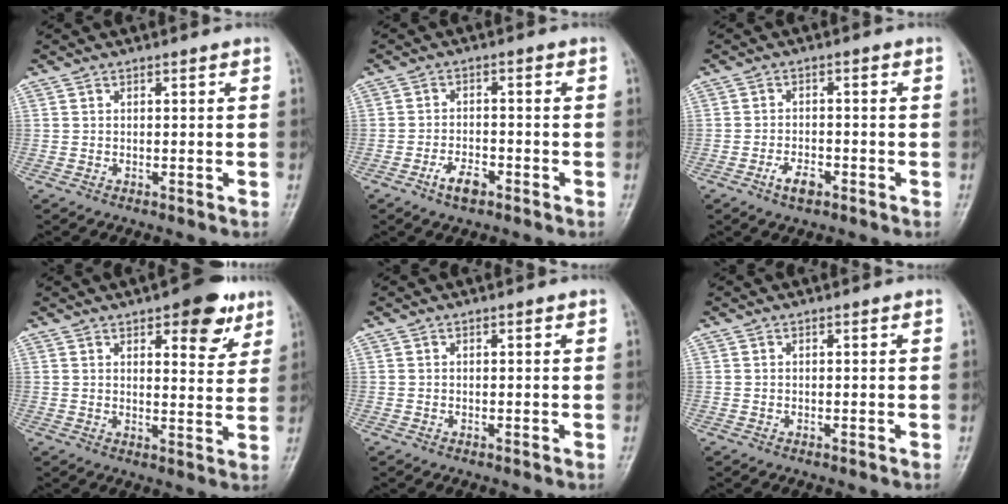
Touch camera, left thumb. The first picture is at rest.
{"total": 4.3, "force": [-2.6, 2.0, 2.8], "torque": [-0.047, 0.016, -0.046]}
{"total": 3.8, "force": [-2.1, 1.8, 2.5], "torque": [-0.042, 0.011, -0.038]}
{"total": 9.9, "force": [5.7, 4.1, 7.0], "torque": [-0.060, -0.026, 0.072]}
{"total": 0.0}
{"total": 0.0}